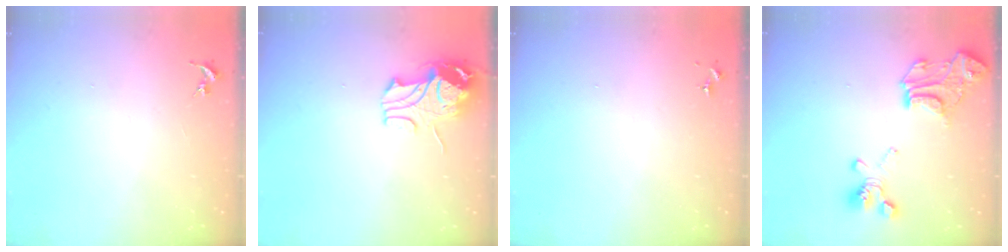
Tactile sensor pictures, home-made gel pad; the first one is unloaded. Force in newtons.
{"total": 9.7, "press": 9.7, "slide": 1.0}
{"total": 0.0}
{"total": 19.4, "press": 19.3, "slide": 1.5}